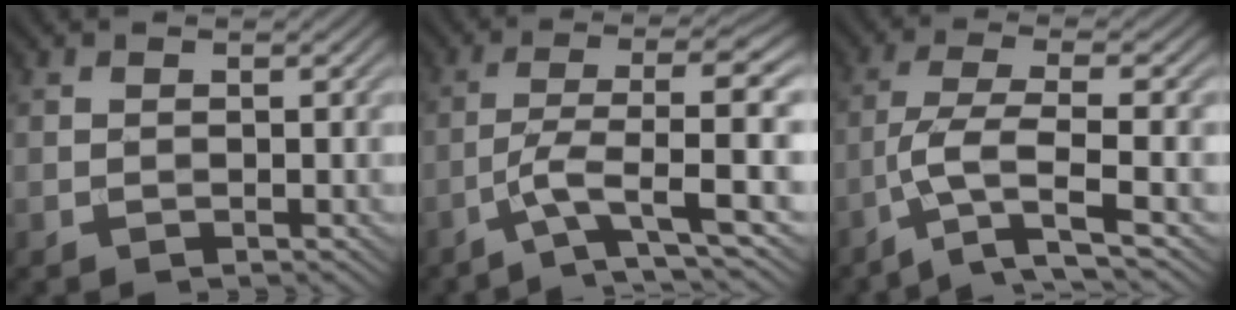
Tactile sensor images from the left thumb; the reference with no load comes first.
{"total": 7.3, "force": [-2.2, 1.3, 6.8], "torque": [-0.119, 0.015, -0.048]}
{"total": 6.5, "force": [-3.0, 1.3, 5.7], "torque": [-0.112, 0.002, -0.072]}